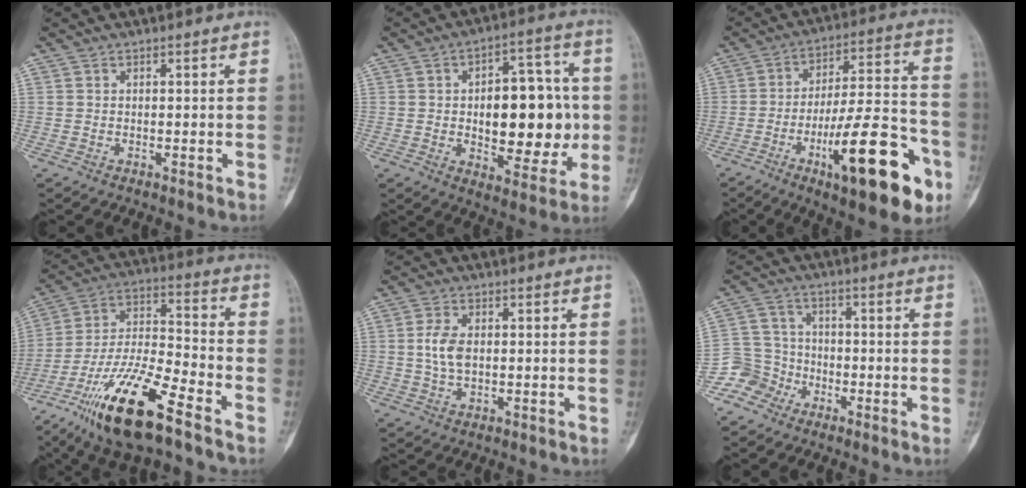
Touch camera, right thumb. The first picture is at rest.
{"total": 18.5, "force": [-0.6, 10.1, 15.6], "torque": [-0.168, 0.018, -0.001]}
{"total": 23.0, "force": [-9.8, 6.7, 19.6], "torque": [-0.275, 0.050, -0.145]}
{"total": 19.1, "force": [-12.1, 4.5, 14.1], "torque": [-0.281, 0.056, -0.222]}
{"total": 5.0, "force": [0.2, 2.9, 4.0], "torque": [-0.085, 0.003, 0.003]}
{"total": 6.8, "force": [-4.3, 5.2, 0.0], "torque": [0.030, 0.038, -0.098]}